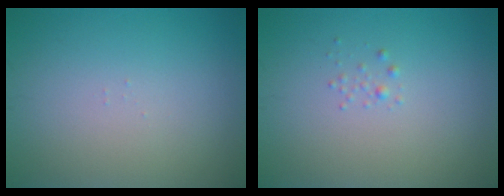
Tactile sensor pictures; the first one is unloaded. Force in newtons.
{"total": 0.6, "press": 0.6, "slide": 0.0}